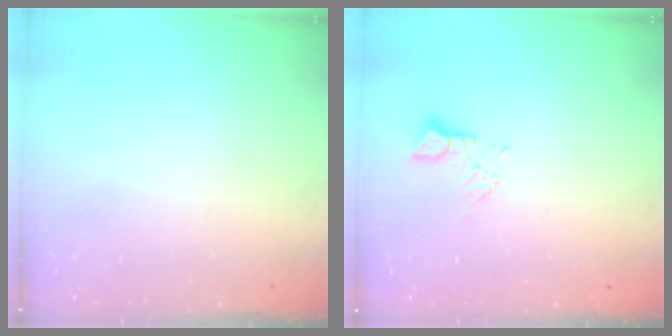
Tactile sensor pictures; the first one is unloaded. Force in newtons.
{"total": 4.6, "press": 4.5, "slide": 0.6}